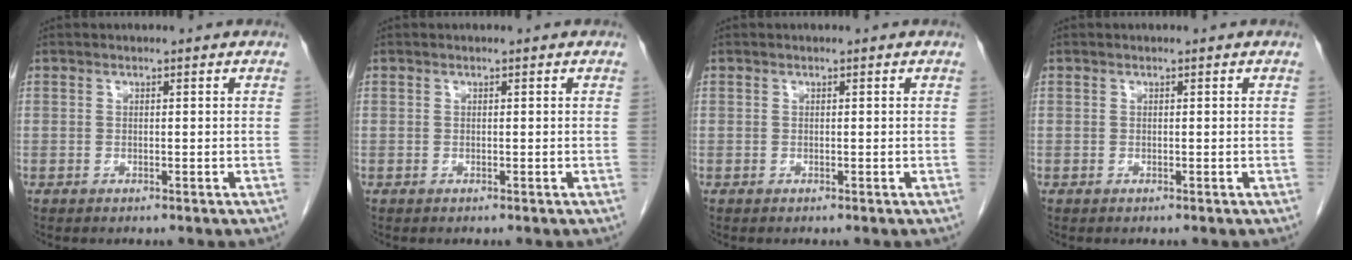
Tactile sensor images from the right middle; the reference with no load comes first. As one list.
[{"total": 0.0}, {"total": 0.0}, {"total": 0.0}]